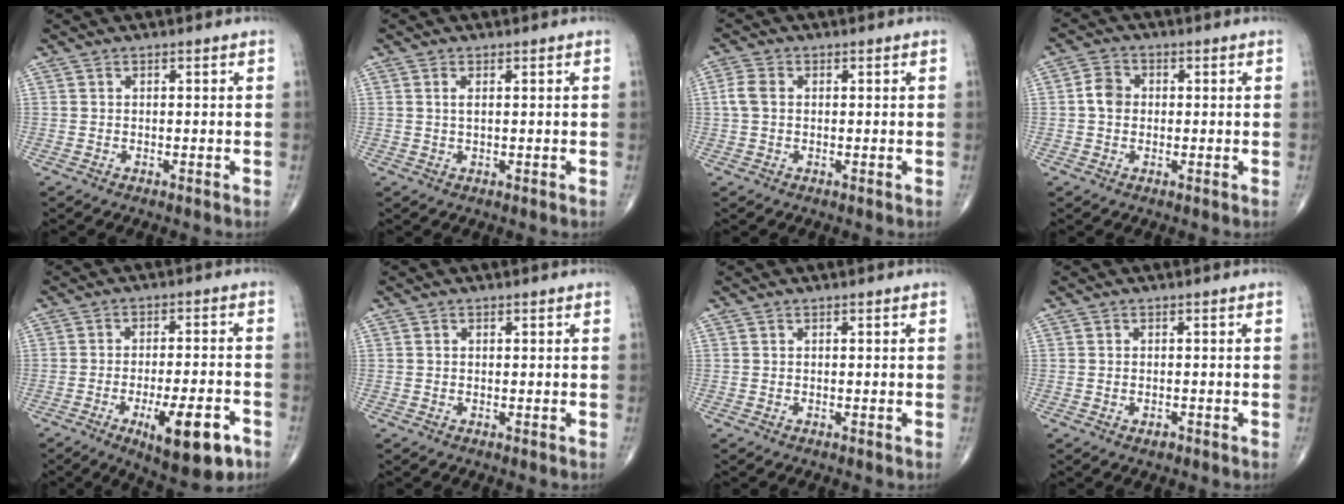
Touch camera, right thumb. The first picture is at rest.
{"total": 1.4, "force": [0.4, 0.4, 1.2], "torque": [-0.030, 0.001, 0.010]}
{"total": 3.2, "force": [0.3, 2.3, 2.3], "torque": [-0.057, 0.009, 0.001]}
{"total": 4.0, "force": [0.0, 3.3, 2.3], "torque": [-0.034, 0.009, -0.007]}
{"total": 12.1, "force": [-5.6, 3.7, 10.0], "torque": [-0.141, 0.019, -0.074]}
{"total": 0.0}
{"total": 0.0}
{"total": 1.1, "force": [-0.6, 0.7, 0.7], "torque": [-0.011, 0.002, -0.007]}